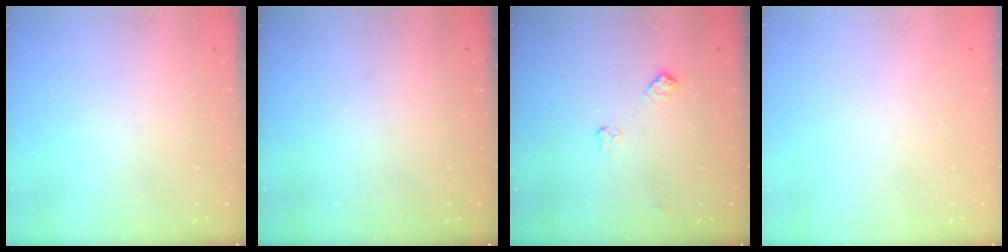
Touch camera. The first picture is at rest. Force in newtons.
{"total": 0.0}
{"total": 6.7, "press": 6.7, "slide": 0.9}
{"total": 0.0}